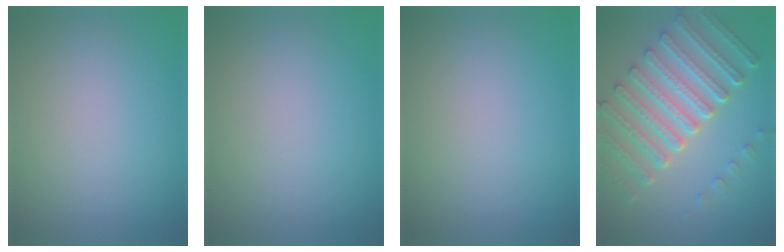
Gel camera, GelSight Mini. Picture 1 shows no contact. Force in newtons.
{"total": 0.0}
{"total": 0.0}
{"total": 7.5, "press": 5.6, "slide": 5.0}